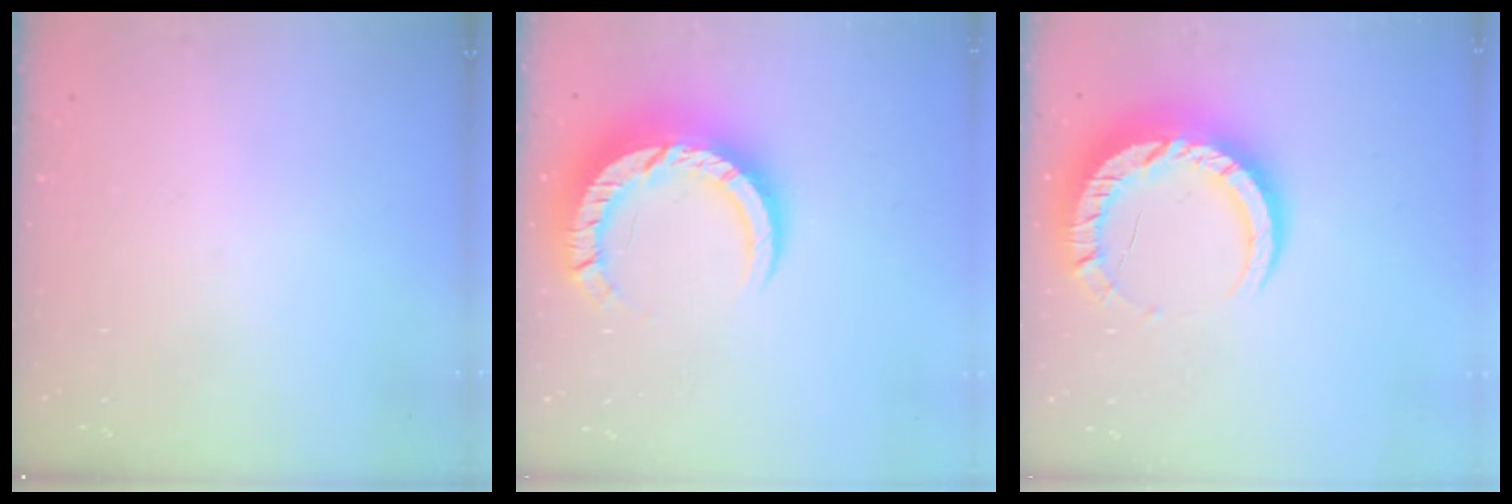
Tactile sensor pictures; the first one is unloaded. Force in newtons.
{"total": 14.2, "press": 14.1, "slide": 1.3}
{"total": 12.7, "press": 12.7, "slide": 0.8}